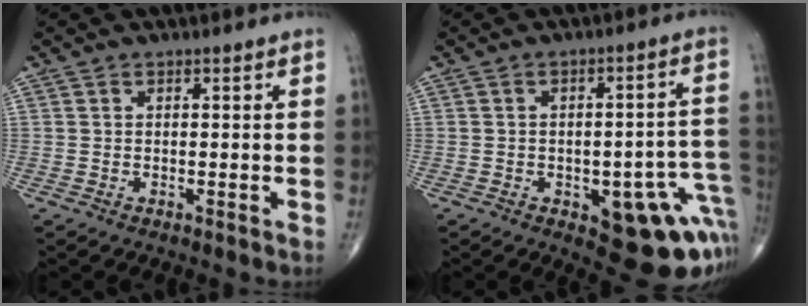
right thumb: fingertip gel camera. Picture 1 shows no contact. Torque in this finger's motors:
{"motor_torque": [1.58, 1.32, 0.86, -1.03, 0.23]}